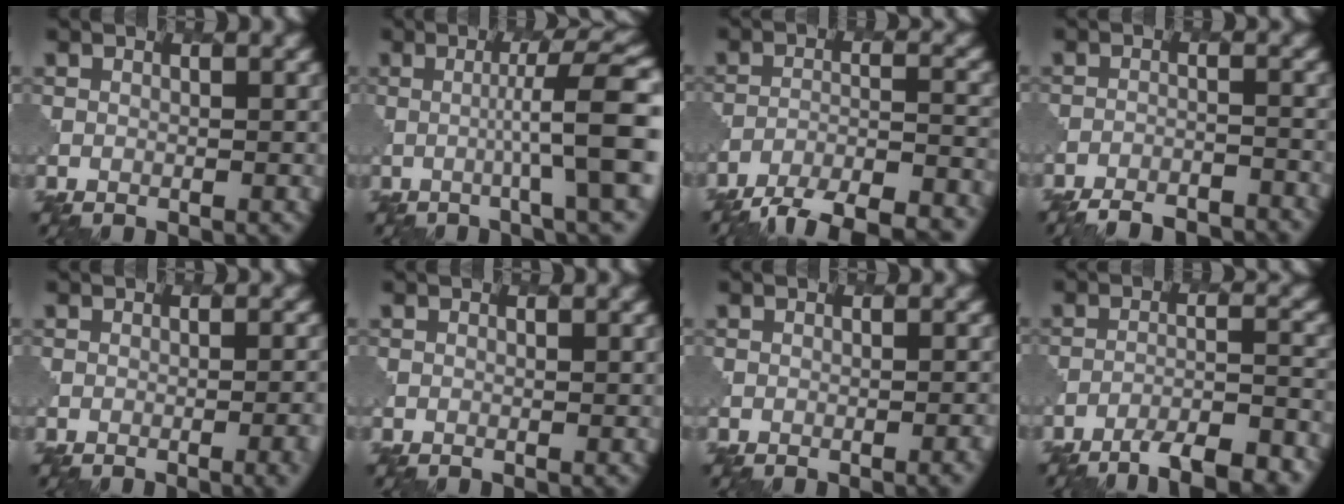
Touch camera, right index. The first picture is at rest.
{"total": 7.9, "force": [-0.1, 1.0, 7.8], "torque": [-0.104, 0.013, -0.004]}
{"total": 11.2, "force": [-9.8, 2.9, 4.6], "torque": [-0.069, -0.012, -0.128]}
{"total": 7.4, "force": [-7.1, 1.6, 1.4], "torque": [-0.014, -0.001, -0.092]}
{"total": 3.8, "force": [-1.5, 1.4, 3.2], "torque": [-0.015, 0.009, -0.012]}
{"total": 0.0}
{"total": 1.9, "force": [-0.8, 0.6, 1.6], "torque": [-0.004, 0.009, -0.008]}
{"total": 8.7, "force": [-7.3, 1.8, 4.5], "torque": [-0.063, -0.001, -0.093]}